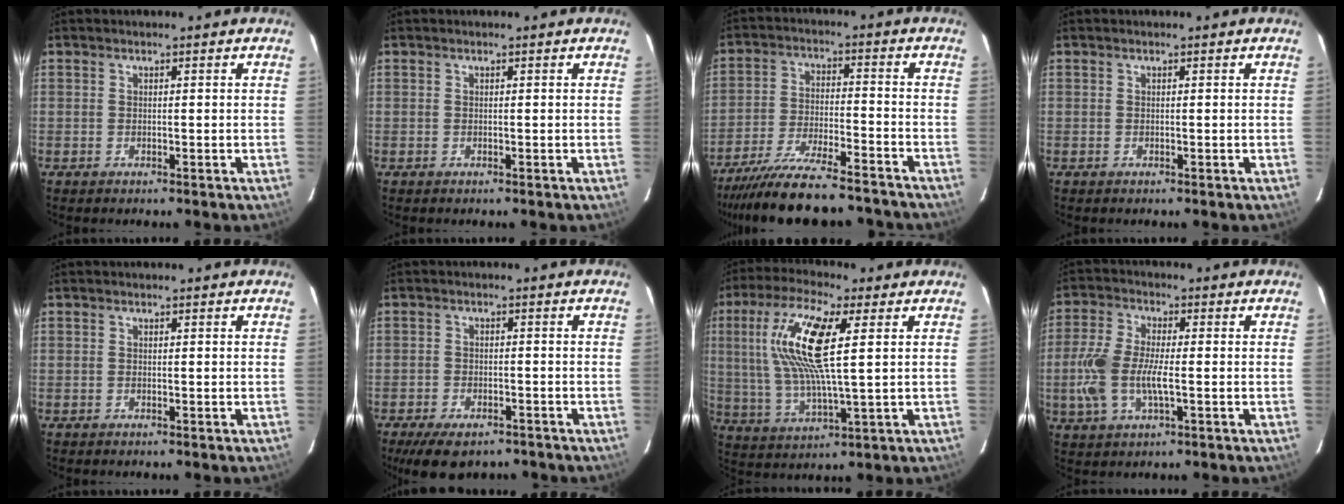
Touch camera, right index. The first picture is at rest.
{"total": 0.0}
{"total": 19.8, "force": [-17.5, 3.5, 8.5], "torque": [-0.168, -0.032, -0.266]}
{"total": 0.0}
{"total": 0.0}
{"total": 9.4, "force": [-7.1, 4.0, 4.8], "torque": [-0.108, -0.016, -0.105]}
{"total": 15.7, "force": [4.3, 3.8, 14.6], "torque": [-0.285, 0.008, 0.084]}
{"total": 9.7, "force": [-1.9, 3.8, 8.8], "torque": [-0.198, -0.001, -0.037]}